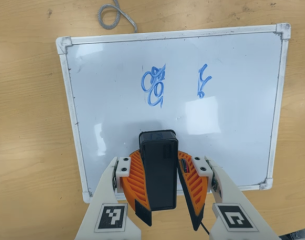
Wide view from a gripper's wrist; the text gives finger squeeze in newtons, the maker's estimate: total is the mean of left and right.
{"total": 9.9, "left": 10.0, "right": 9.7}